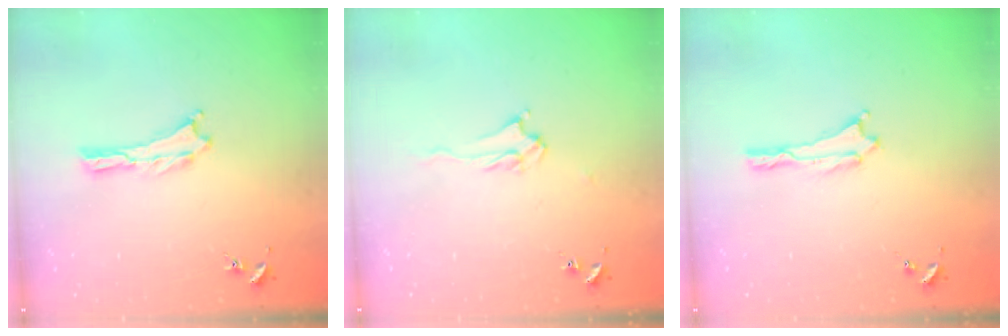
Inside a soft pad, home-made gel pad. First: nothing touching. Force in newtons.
{"total": 2.5, "press": 2.4, "slide": 0.4}
{"total": 0.0}